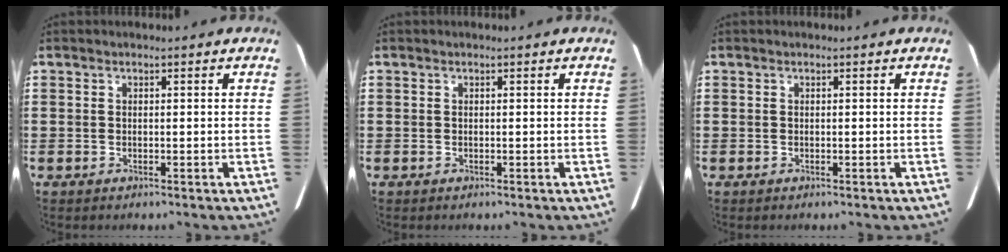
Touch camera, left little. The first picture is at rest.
{"total": 0.0}
{"total": 0.0}